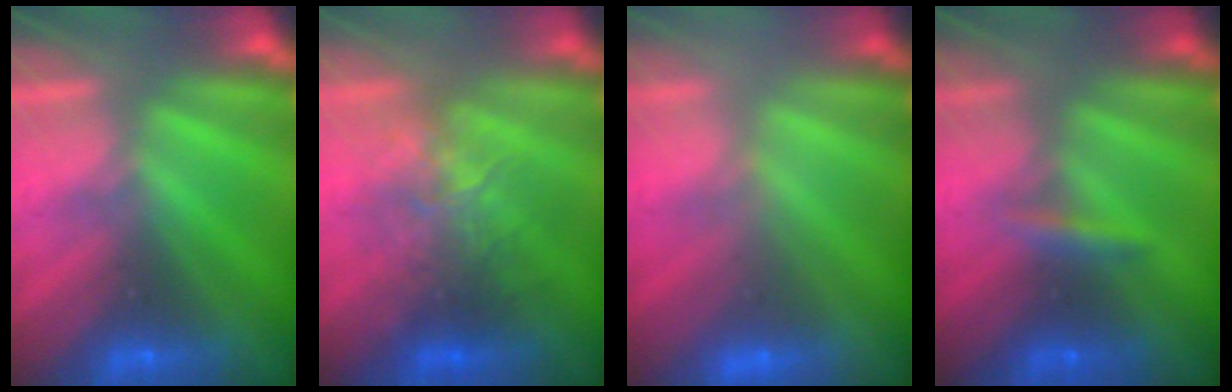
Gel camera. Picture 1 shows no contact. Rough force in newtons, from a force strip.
{"total": 2.6}
{"total": 2.8}
{"total": 2.4}